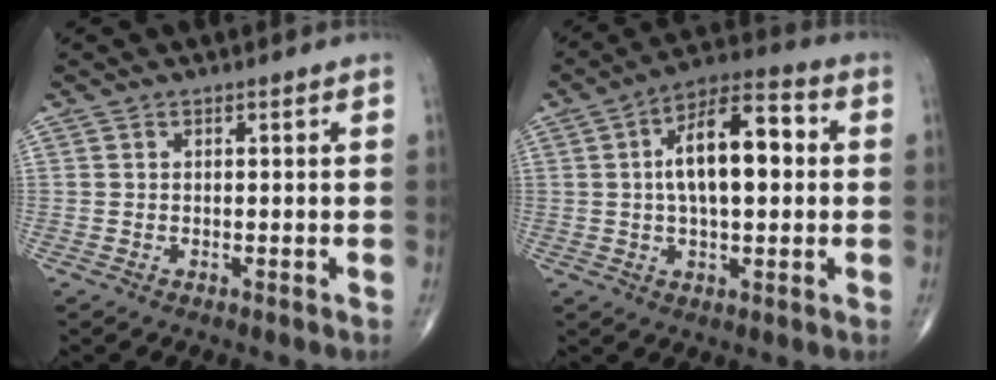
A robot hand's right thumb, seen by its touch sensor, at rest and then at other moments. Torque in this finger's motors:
{"motor_torque": [1.01, 4.00, 1.27, 0.33, 0.12]}